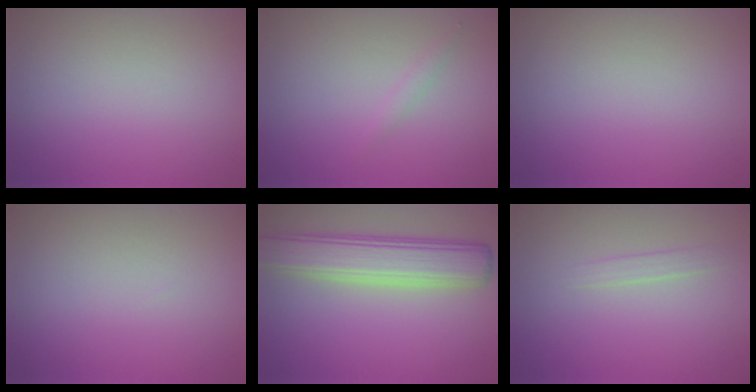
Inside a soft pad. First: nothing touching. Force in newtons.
{"total": 0.8, "press": 0.8, "slide": 0.0}
{"total": 0.0}
{"total": 0.0}
{"total": 5.8, "press": 5.8, "slide": 0.5}
{"total": 0.9, "press": 0.9, "slide": 0.1}